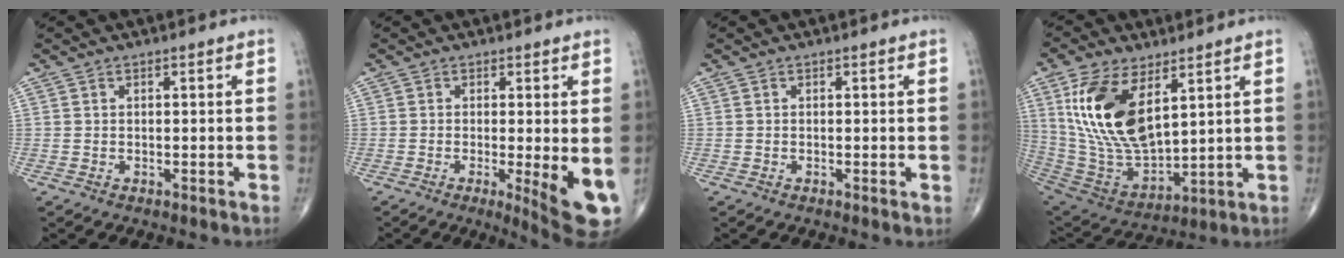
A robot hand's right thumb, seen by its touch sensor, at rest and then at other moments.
{"total": 8.9, "force": [-1.7, 1.9, 8.5], "torque": [-0.116, -0.020, -0.023]}
{"total": 0.6, "force": [0.0, 0.1, 0.5], "torque": [-0.012, -0.003, -0.003]}
{"total": 19.1, "force": [7.0, 9.5, 15.0], "torque": [-0.283, -0.033, 0.148]}